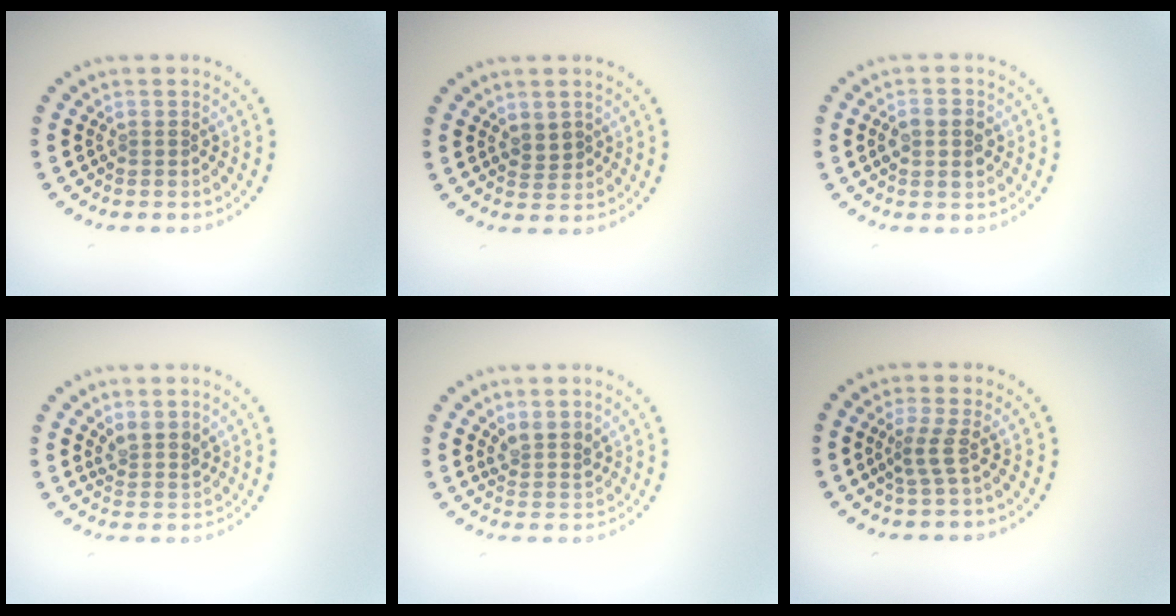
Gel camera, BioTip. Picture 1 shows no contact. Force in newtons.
{"total": 1.1, "press": 0.9, "slide": 0.5}
{"total": 2.8, "press": 2.8, "slide": 0.1}
{"total": 2.1, "press": 1.7, "slide": 1.3}
{"total": 2.1, "press": 1.7, "slide": 1.3}
{"total": 1.8, "press": 1.2, "slide": 1.4}